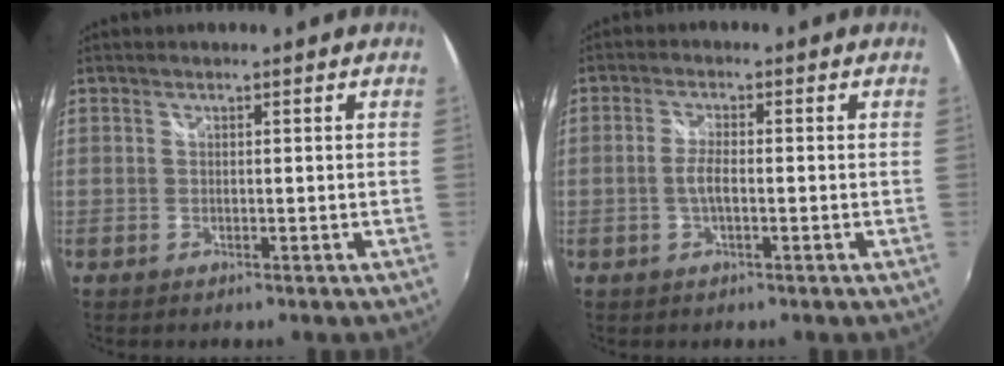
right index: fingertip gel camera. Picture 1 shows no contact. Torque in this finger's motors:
{"motor_torque": [-0.04, -0.02, 0.07, 0.02]}